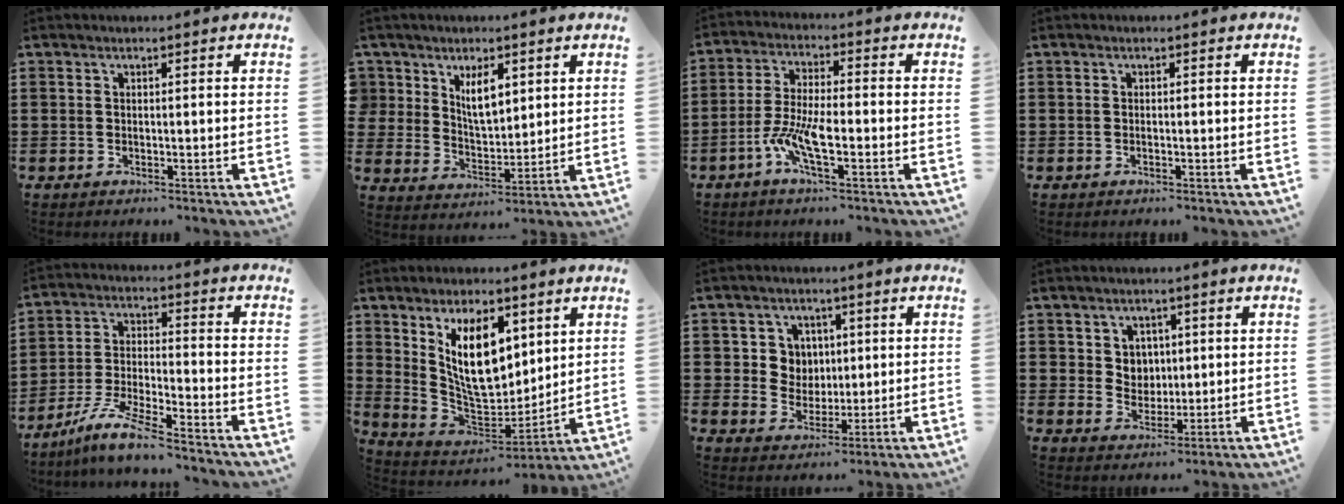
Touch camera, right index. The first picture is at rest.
{"total": 6.8, "force": [3.6, 4.1, 4.0], "torque": [-0.080, 0.007, 0.065]}
{"total": 7.0, "force": [-3.0, 1.8, 6.0], "torque": [-0.146, -0.015, -0.064]}
{"total": 0.0}
{"total": 7.9, "force": [-6.9, 0.2, 3.9], "torque": [-0.093, -0.007, -0.138]}
{"total": 13.2, "force": [5.0, 6.5, 10.4], "torque": [-0.199, -0.002, 0.090]}
{"total": 5.6, "force": [1.5, 5.2, 1.3], "torque": [-0.044, 0.016, 0.024]}
{"total": 3.9, "force": [1.5, 3.5, 0.9], "torque": [-0.027, 0.008, 0.024]}